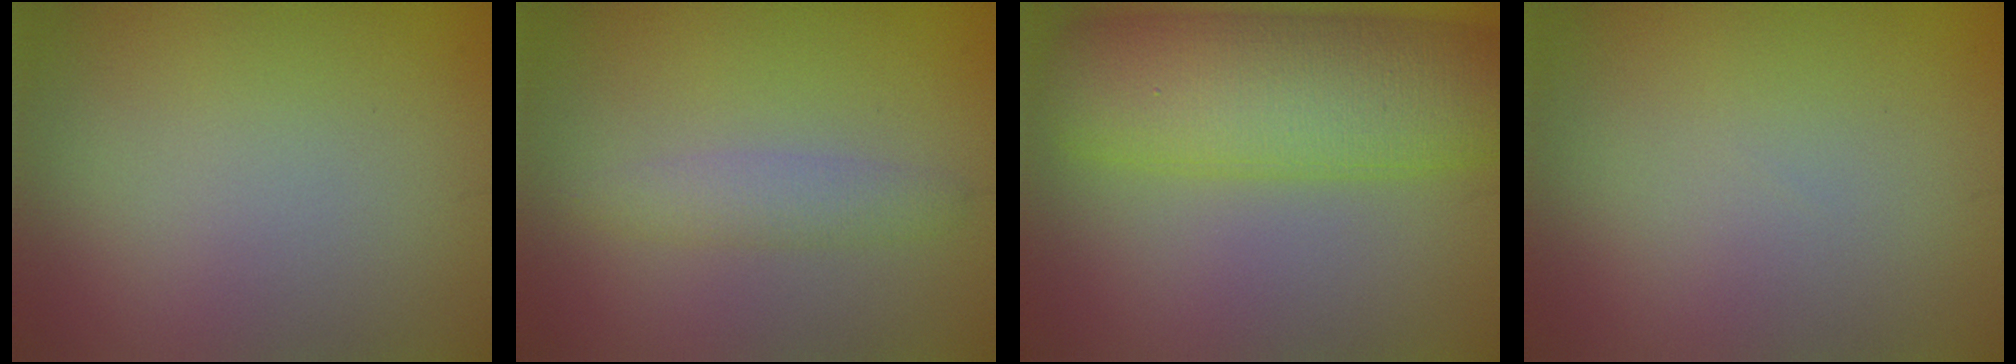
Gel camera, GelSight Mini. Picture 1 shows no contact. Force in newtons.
{"total": 2.0, "press": 2.0, "slide": 0.1}
{"total": 10.9, "press": 10.9, "slide": 0.2}
{"total": 0.0}